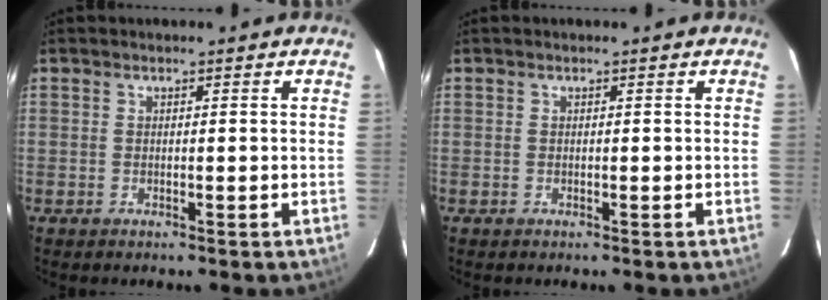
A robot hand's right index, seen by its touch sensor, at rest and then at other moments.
{"total": 0.0}